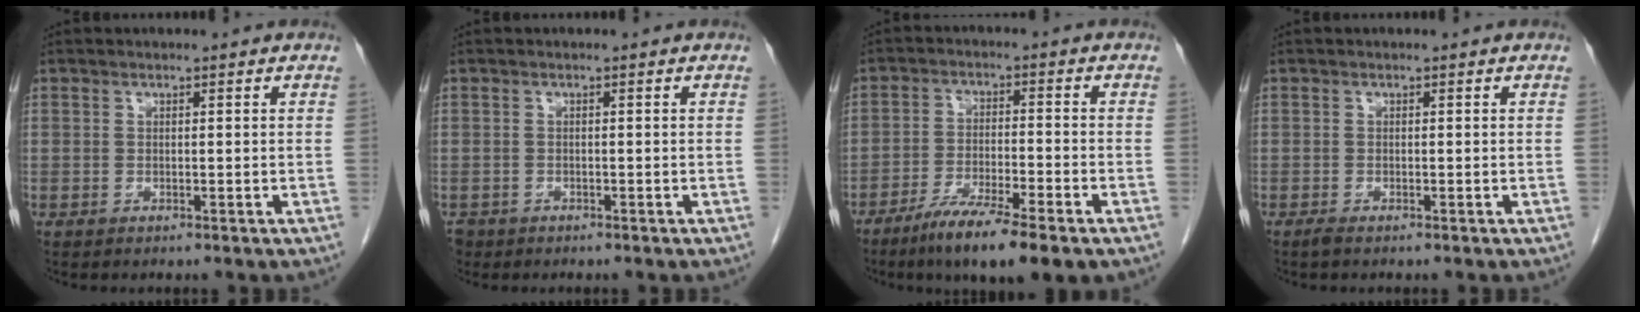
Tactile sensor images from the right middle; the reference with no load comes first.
{"total": 2.2, "force": [-1.5, 1.6, 0.2], "torque": [-0.011, 0.001, -0.027]}
{"total": 10.2, "force": [-6.8, 0.9, 7.5], "torque": [-0.129, -0.023, -0.114]}
{"total": 0.6, "force": [-0.5, 0.0, 0.3], "torque": [-0.012, -0.002, -0.010]}